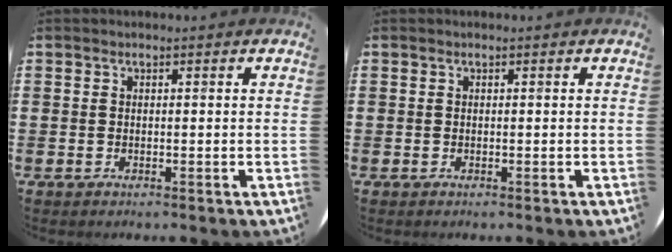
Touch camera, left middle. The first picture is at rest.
{"total": 0.0}